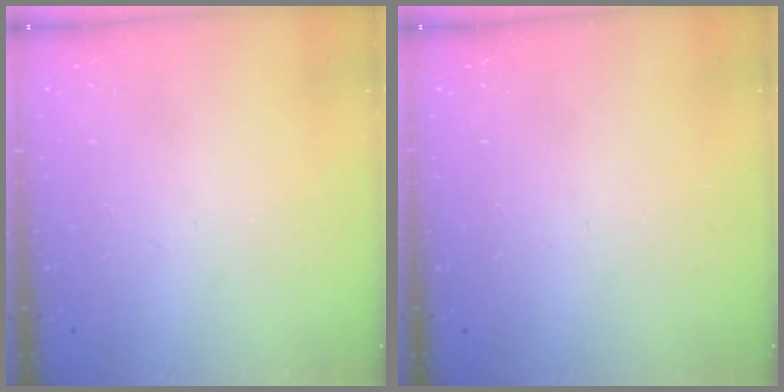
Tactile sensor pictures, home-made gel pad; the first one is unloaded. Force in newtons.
{"total": 0.0}